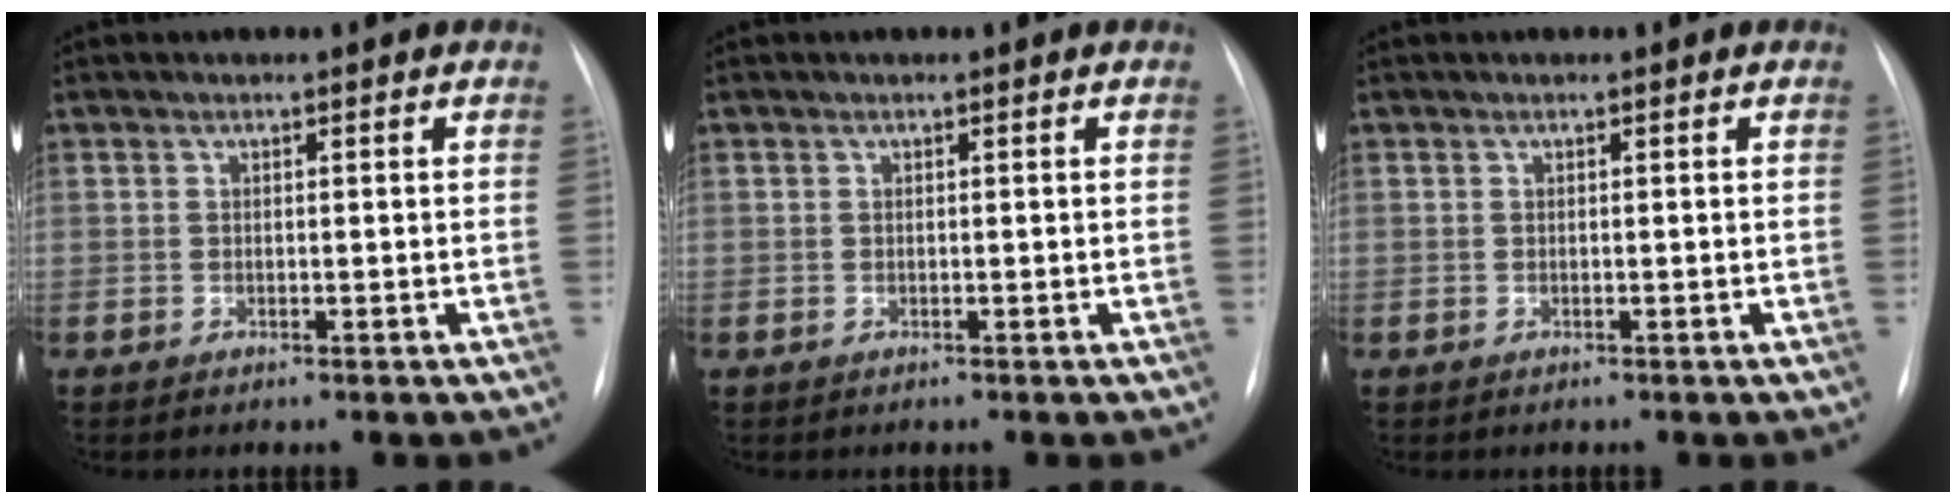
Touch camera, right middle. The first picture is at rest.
{"total": 0.0}
{"total": 0.0}